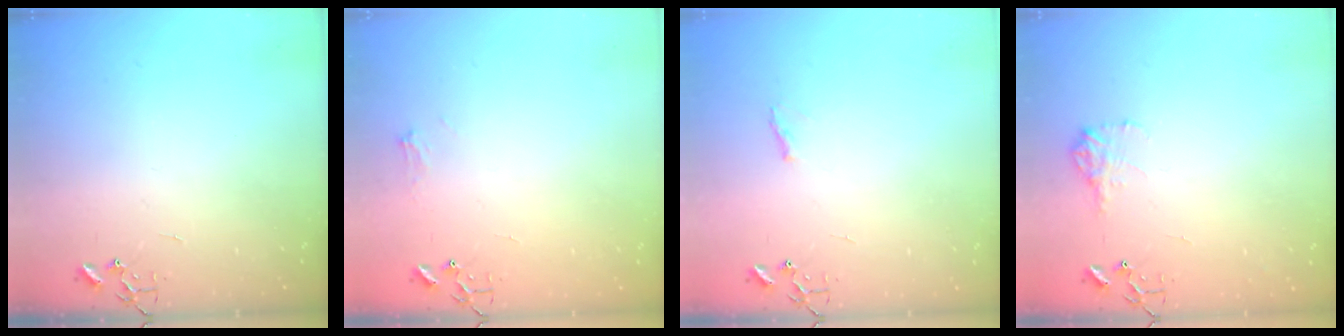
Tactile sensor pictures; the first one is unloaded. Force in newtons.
{"total": 5.3, "press": 5.3, "slide": 0.6}
{"total": 4.7, "press": 4.6, "slide": 0.6}
{"total": 9.3, "press": 9.3, "slide": 0.3}